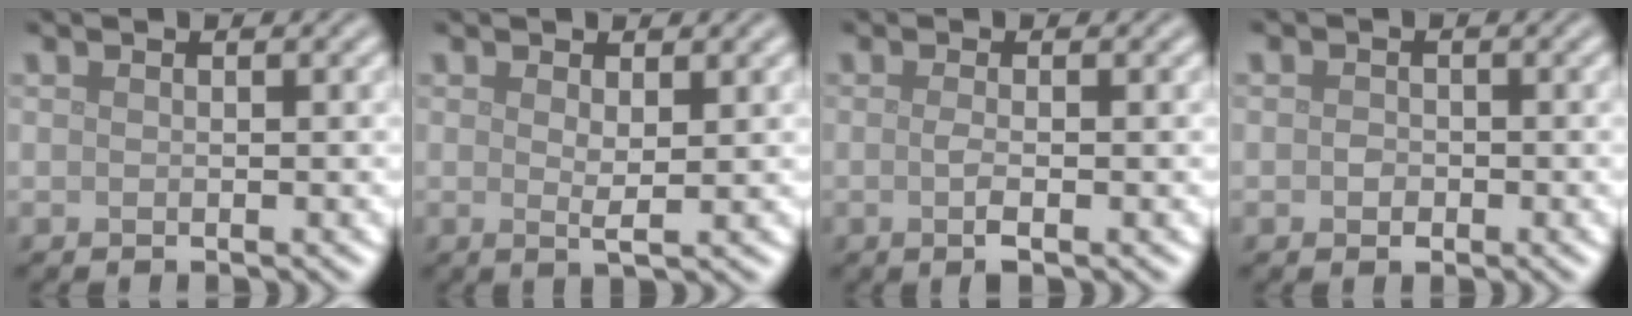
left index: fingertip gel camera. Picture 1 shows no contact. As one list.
[{"total": 1.4, "force": [0.4, 0.2, 1.3], "torque": [-0.024, -0.006, 0.006]}, {"total": 2.0, "force": [-0.4, 0.5, 1.9], "torque": [-0.035, -0.003, -0.011]}, {"total": 1.1, "force": [-0.2, 0.9, 0.5], "torque": [-0.008, -0.004, -0.008]}]